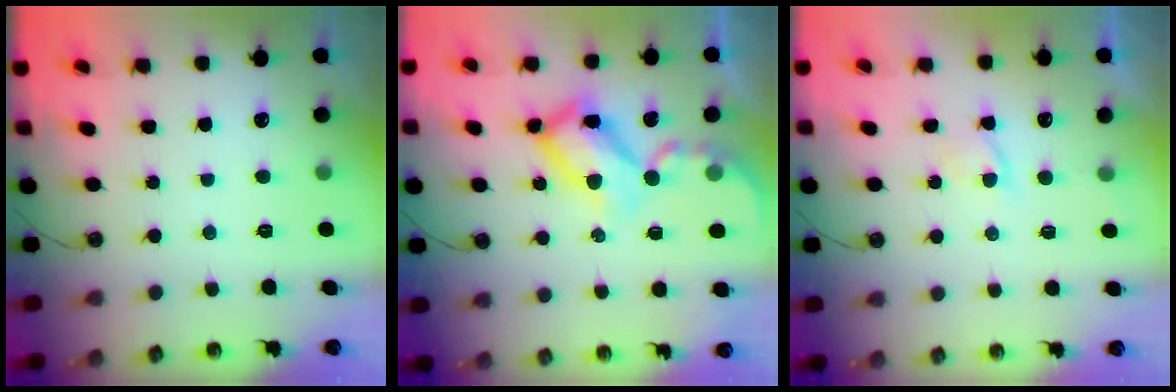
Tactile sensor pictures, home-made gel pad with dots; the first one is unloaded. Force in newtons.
{"total": 17.7, "press": 17.7, "slide": 1.7}
{"total": 3.4, "press": 3.3, "slide": 0.5}